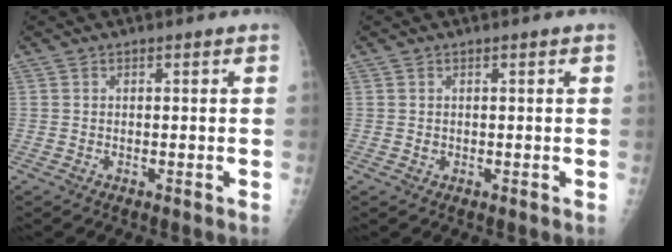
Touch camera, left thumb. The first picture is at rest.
{"total": 0.6, "force": [0.1, 0.4, 0.3], "torque": [0.000, 0.000, 0.004]}